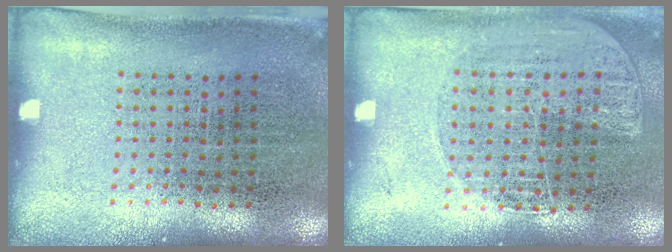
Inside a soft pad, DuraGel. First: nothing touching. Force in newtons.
{"total": 1.3, "press": 1.3, "slide": 0.1}